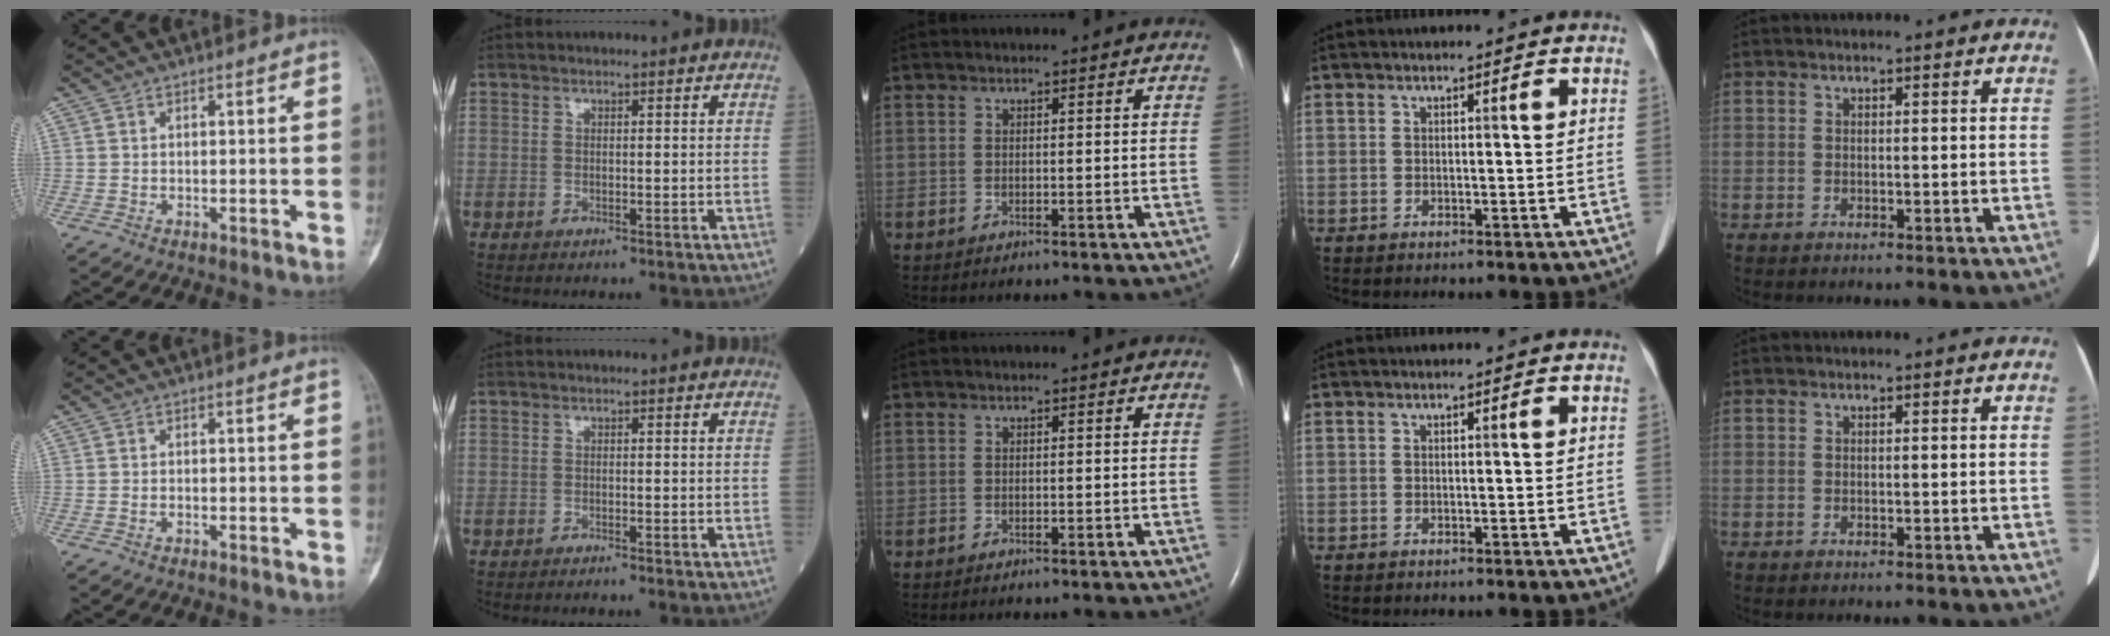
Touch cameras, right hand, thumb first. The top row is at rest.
{"index": {"total": 1.5, "force": [-1.4, -0.2, 0.6], "torque": [-0.007, 0.002, -0.018]}}